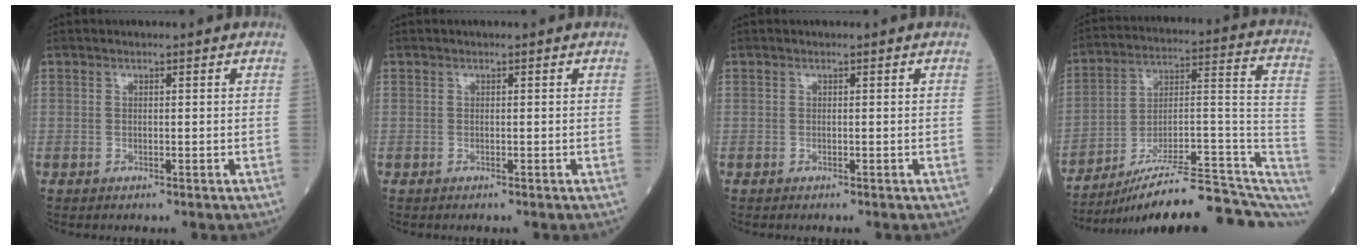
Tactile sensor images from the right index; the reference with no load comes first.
{"total": 0.0}
{"total": 0.0}
{"total": 22.8, "force": [-16.7, 3.9, 15.0], "torque": [-0.156, 0.038, -0.248]}